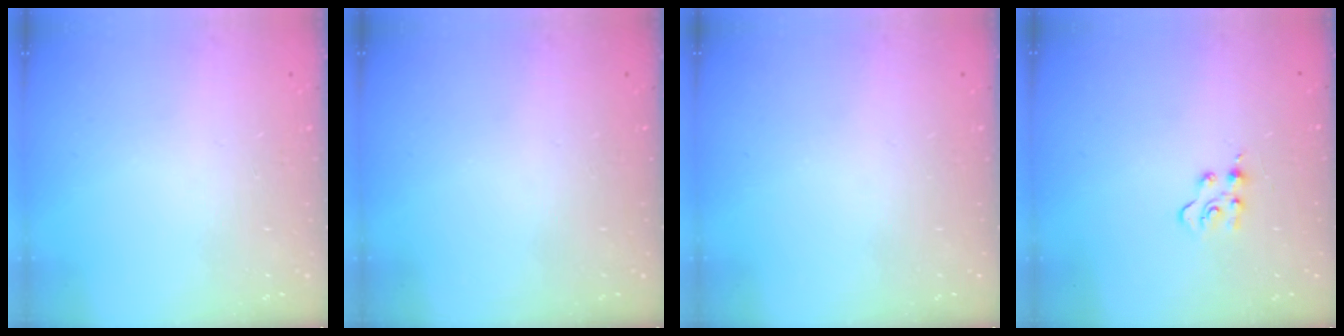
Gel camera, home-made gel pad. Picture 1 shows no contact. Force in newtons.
{"total": 0.0}
{"total": 0.0}
{"total": 5.2, "press": 5.2, "slide": 0.5}